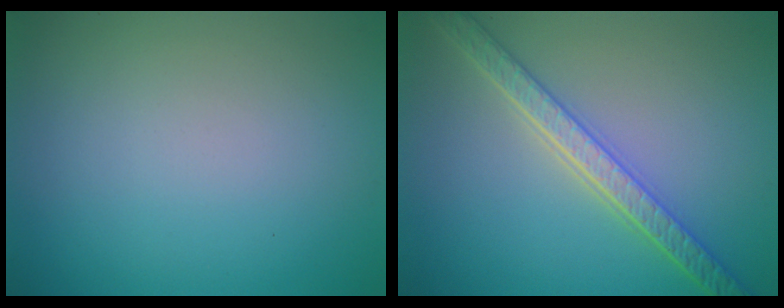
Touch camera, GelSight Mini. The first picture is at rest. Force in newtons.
{"total": 4.5, "press": 4.0, "slide": 2.1}